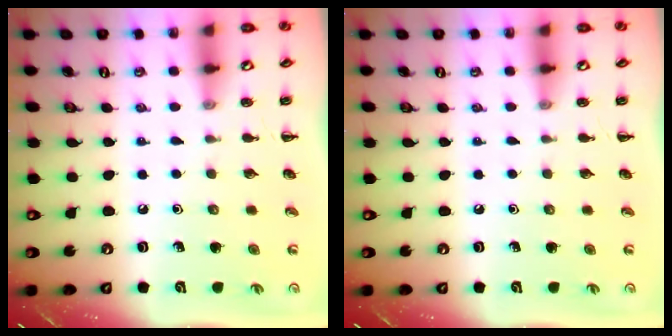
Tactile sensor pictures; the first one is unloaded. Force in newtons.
{"total": 0.0}